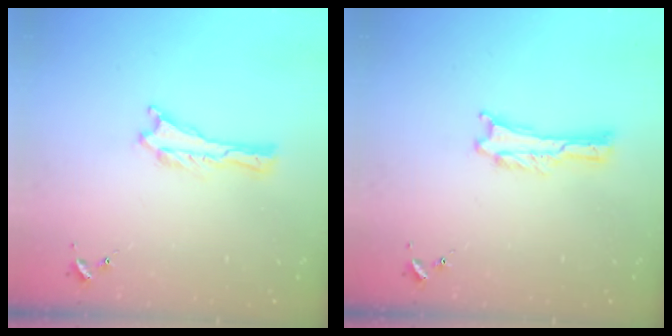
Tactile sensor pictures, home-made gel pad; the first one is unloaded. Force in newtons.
{"total": 0.0}